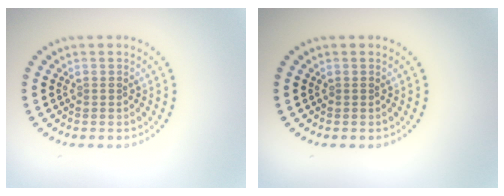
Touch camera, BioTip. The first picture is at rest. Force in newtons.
{"total": 0.0}